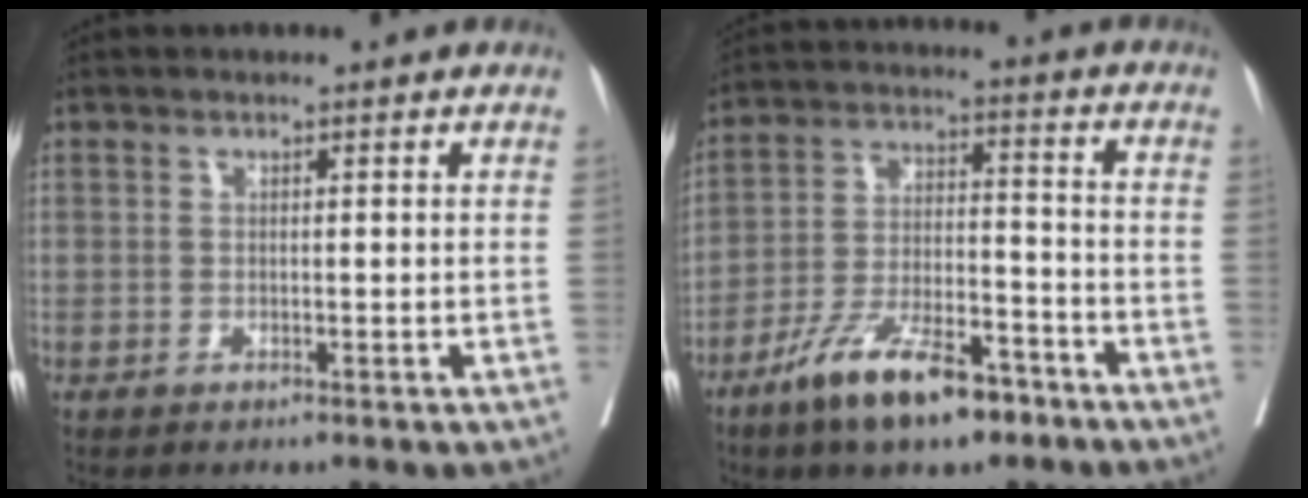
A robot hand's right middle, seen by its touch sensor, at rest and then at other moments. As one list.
[{"total": 11.9, "force": [-8.0, 3.7, 8.0], "torque": [-0.148, -0.004, -0.145]}]